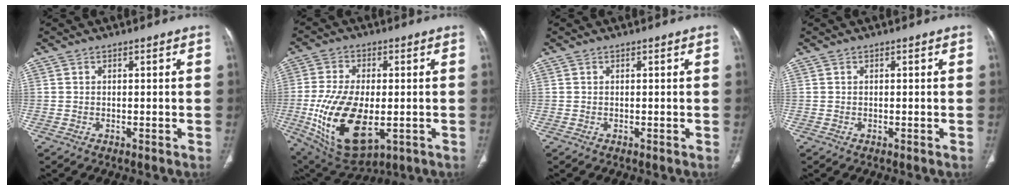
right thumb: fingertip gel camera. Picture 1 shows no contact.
{"total": 18.3, "force": [-3.5, 9.6, 15.1], "torque": [-0.293, -0.012, -0.040]}
{"total": 0.0}
{"total": 0.0}